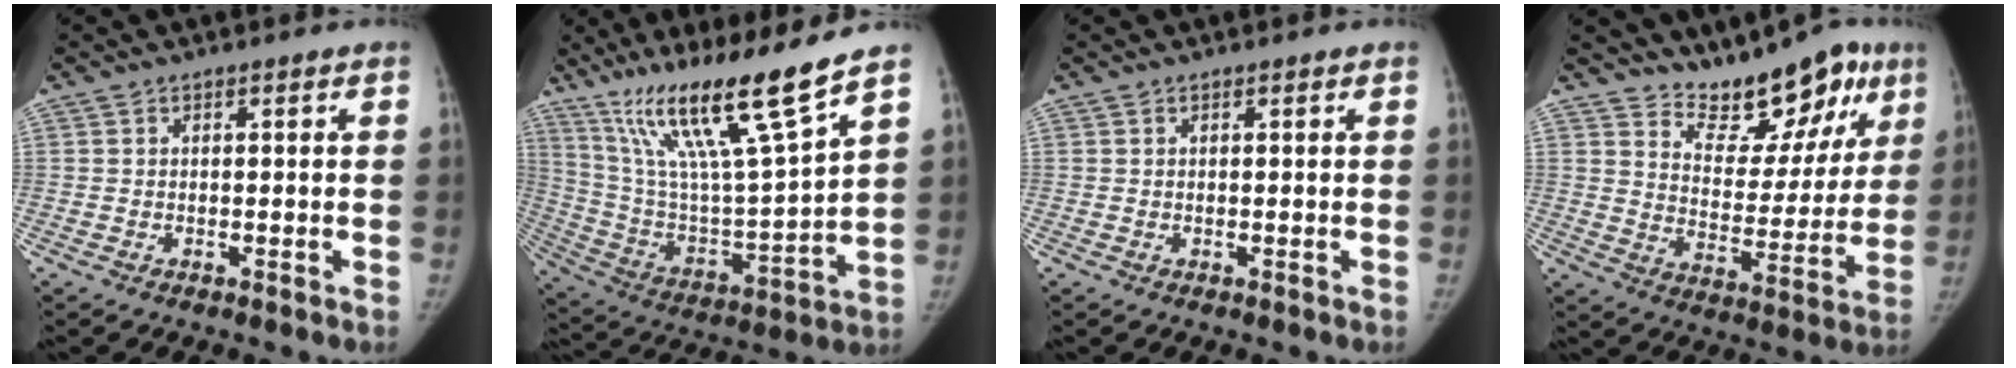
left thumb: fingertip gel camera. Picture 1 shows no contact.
{"total": 20.7, "force": [14.1, 1.0, 15.1], "torque": [-0.247, -0.066, 0.263]}
{"total": 0.0}
{"total": 15.7, "force": [12.1, 7.5, 6.6], "torque": [-0.031, -0.078, 0.178]}